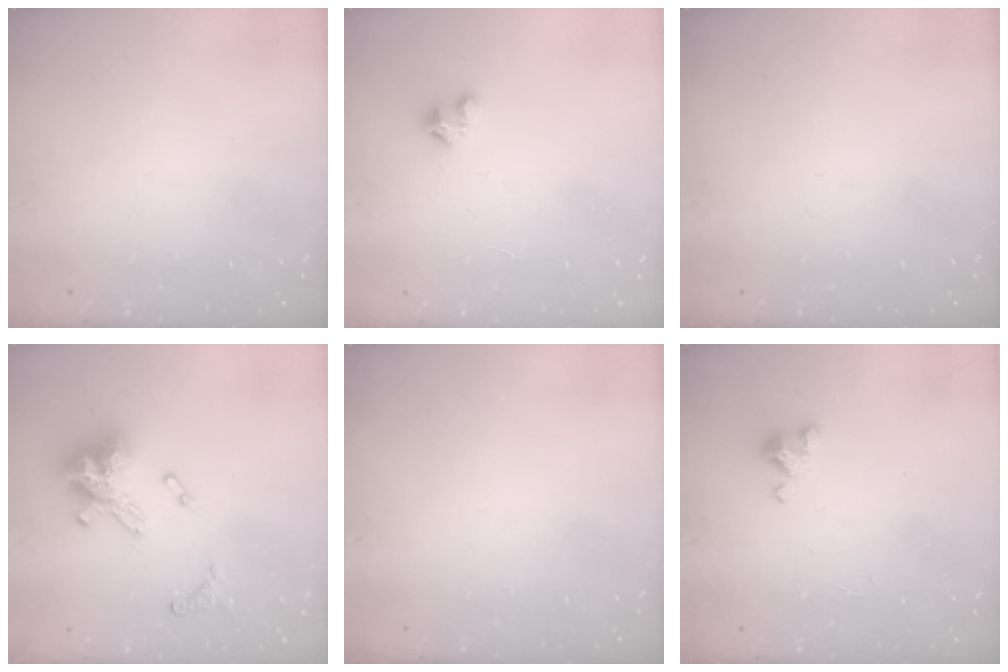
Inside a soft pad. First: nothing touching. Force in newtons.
{"total": 2.4, "press": 2.4, "slide": 0.2}
{"total": 0.0}
{"total": 15.0, "press": 14.9, "slide": 1.9}
{"total": 0.0}
{"total": 2.5, "press": 2.5, "slide": 0.3}